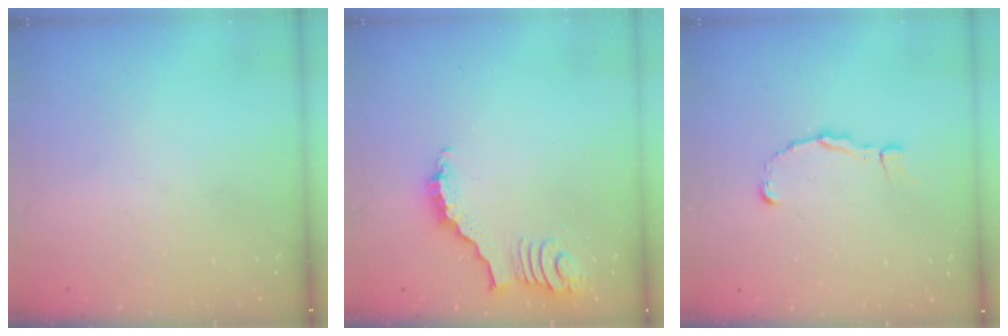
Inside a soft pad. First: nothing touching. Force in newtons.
{"total": 3.0, "press": 2.9, "slide": 0.5}
{"total": 2.4, "press": 2.3, "slide": 0.4}